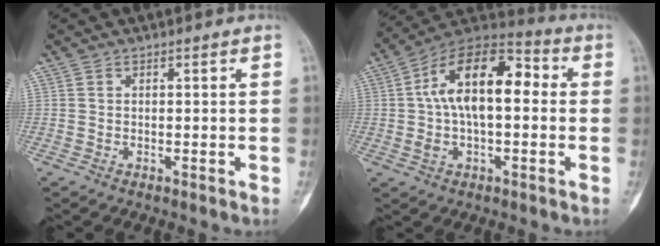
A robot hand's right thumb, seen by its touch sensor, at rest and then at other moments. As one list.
[{"total": 17.5, "force": [1.5, 9.3, 14.7], "torque": [-0.235, 0.044, 0.015]}]